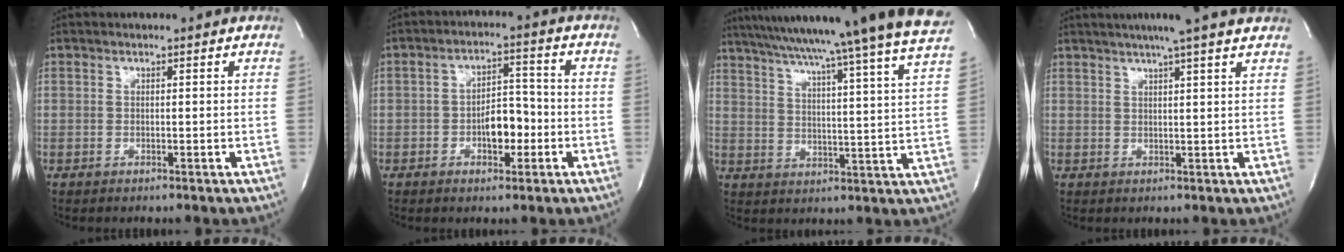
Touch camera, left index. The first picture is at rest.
{"total": 5.9, "force": [-2.0, 2.9, 4.7], "torque": [-0.074, 0.014, -0.029]}
{"total": 28.3, "force": [25.0, -1.7, 13.2], "torque": [-0.219, -0.048, 0.326]}
{"total": 9.0, "force": [7.3, -0.7, 5.2], "torque": [-0.083, 0.021, 0.083]}